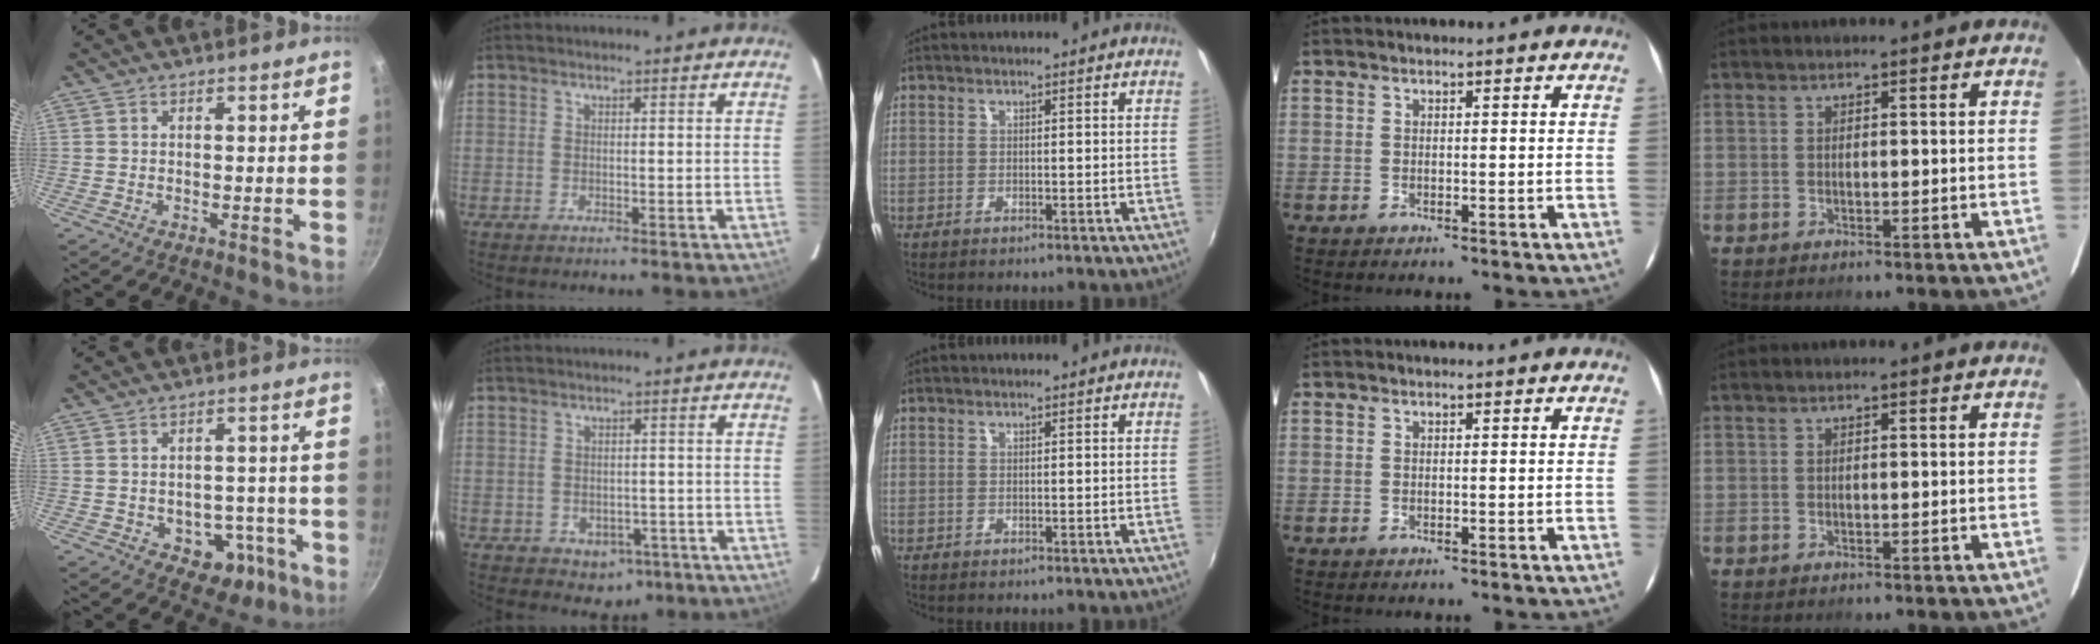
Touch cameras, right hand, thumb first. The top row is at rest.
{"thumb": {"total": 8.2, "force": [-3.2, 6.2, 4.3], "torque": [-0.011, 0.032, -0.025]}, "index": {"total": 5.0, "force": [-2.5, 4.1, 1.5], "torque": [-0.027, 0.018, -0.015]}}